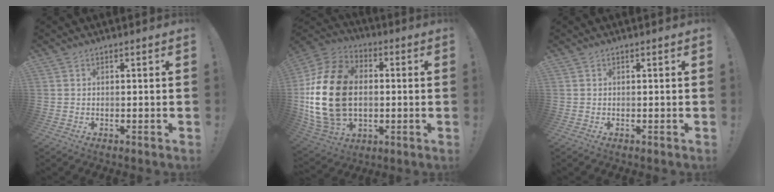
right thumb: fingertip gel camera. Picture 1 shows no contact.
{"total": 24.9, "force": [0.2, 17.8, 17.4], "torque": [-0.338, 0.024, 0.015]}
{"total": 0.0}